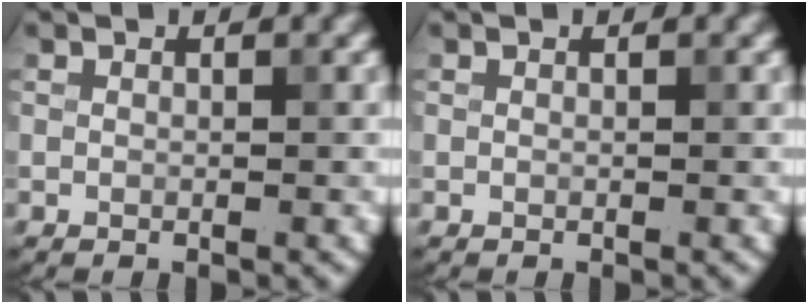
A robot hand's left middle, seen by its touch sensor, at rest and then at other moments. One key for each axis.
{"total": 0.0}